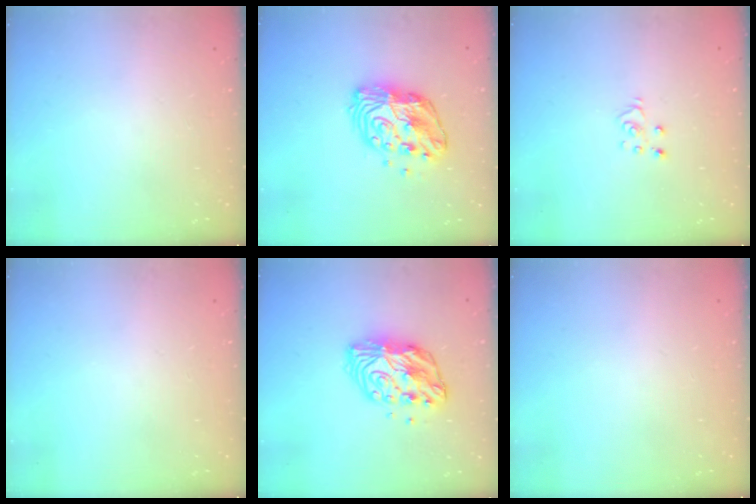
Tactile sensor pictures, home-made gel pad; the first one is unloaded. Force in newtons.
{"total": 12.3, "press": 12.3, "slide": 1.0}
{"total": 3.6, "press": 3.6, "slide": 0.2}
{"total": 0.0}
{"total": 11.1, "press": 11.1, "slide": 0.8}
{"total": 0.0}